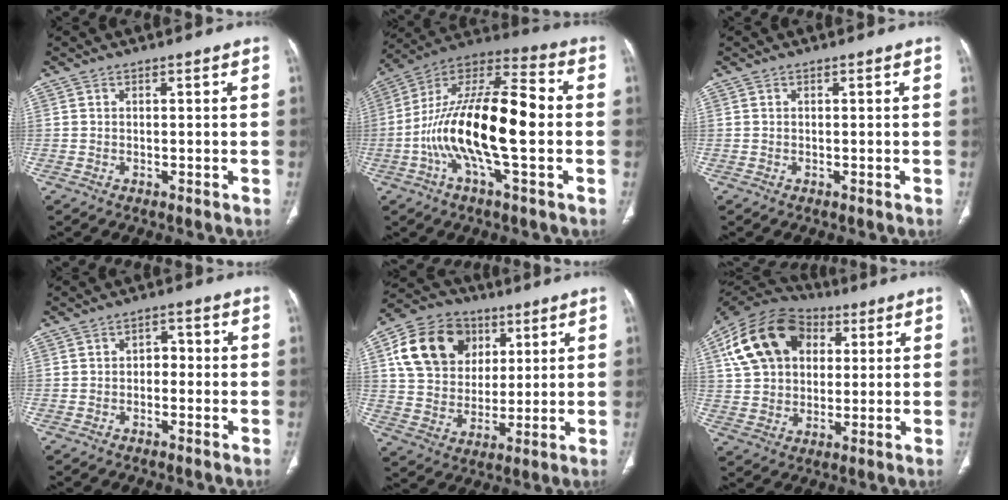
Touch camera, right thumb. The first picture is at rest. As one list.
[{"total": 21.1, "force": [-2.9, 6.8, 19.7], "torque": [-0.362, 0.037, -0.058]}, {"total": 0.0}, {"total": 3.0, "force": [-0.5, 2.2, 2.0], "torque": [-0.012, 0.018, -0.017]}, {"total": 17.3, "force": [6.1, 13.5, 8.9], "torque": [-0.145, 0.002, 0.110]}, {"total": 19.1, "force": [5.9, 13.7, 11.9], "torque": [-0.215, 0.016, 0.100]}]